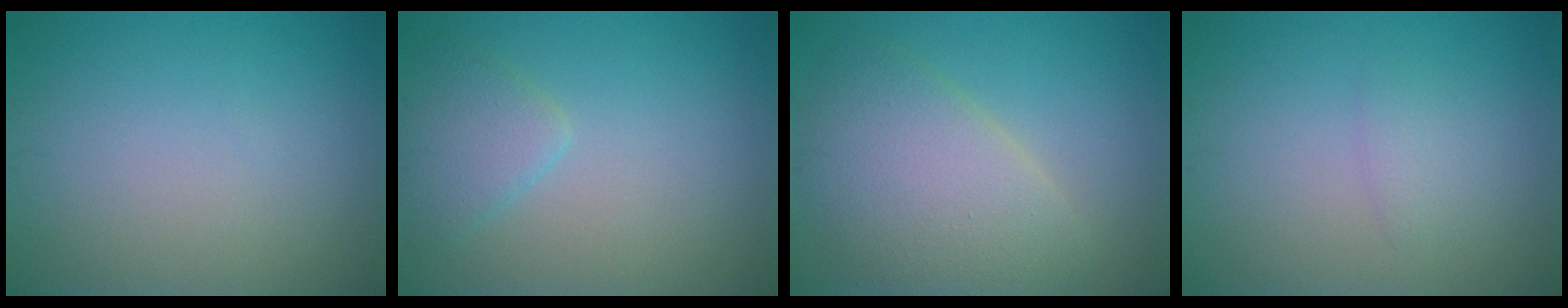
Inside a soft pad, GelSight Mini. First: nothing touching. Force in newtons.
{"total": 2.5, "press": 2.5, "slide": 0.2}
{"total": 6.3, "press": 6.3, "slide": 0.4}
{"total": 1.2, "press": 1.2, "slide": 0.2}